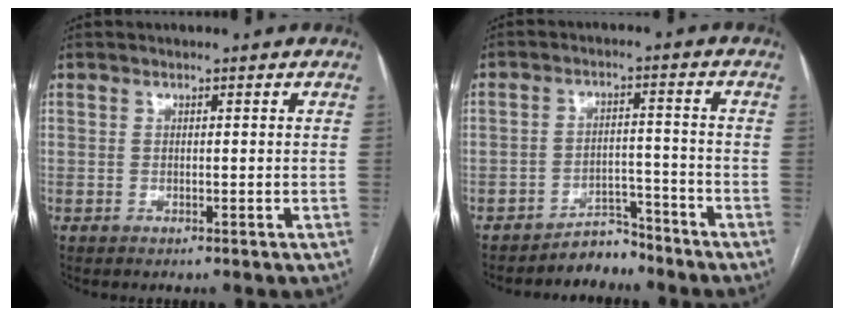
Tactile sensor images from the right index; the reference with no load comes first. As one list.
[{"total": 4.4, "force": [-4.1, 1.4, -0.3], "torque": [0.009, 0.011, -0.066]}]